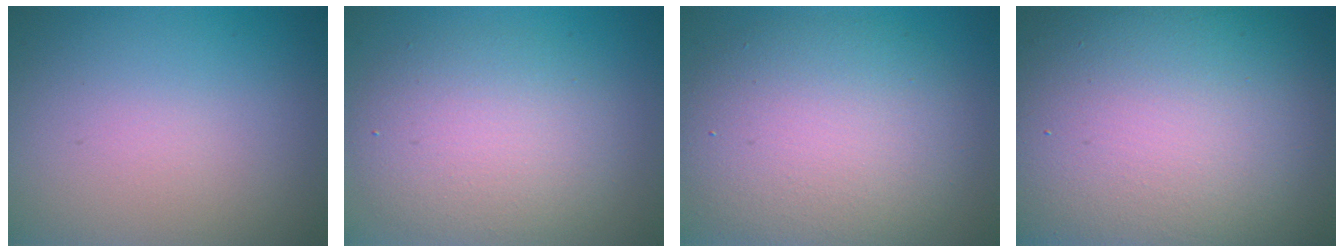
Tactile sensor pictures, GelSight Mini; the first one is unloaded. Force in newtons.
{"total": 5.1, "press": 5.1, "slide": 0.6}
{"total": 7.8, "press": 7.8, "slide": 0.5}
{"total": 17.6, "press": 17.6, "slide": 1.1}